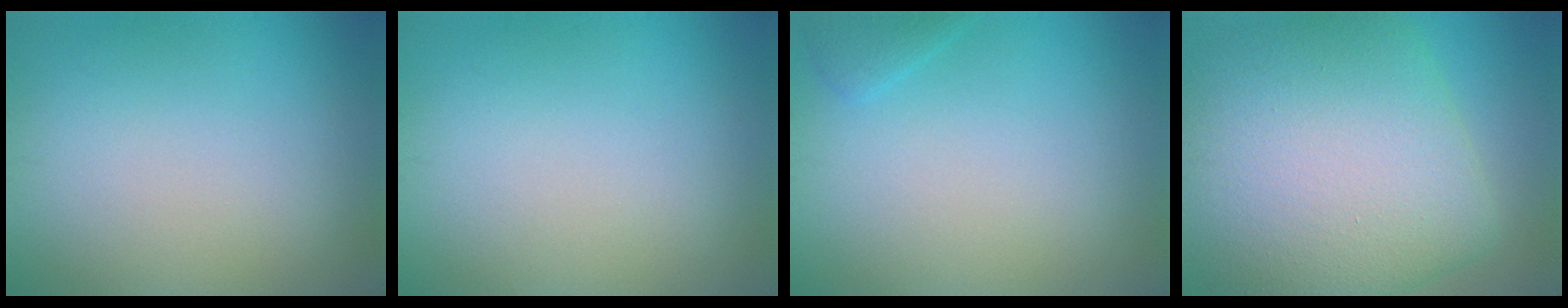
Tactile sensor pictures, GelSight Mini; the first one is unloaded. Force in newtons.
{"total": 0.0}
{"total": 0.9, "press": 0.9, "slide": 0.1}
{"total": 12.3, "press": 12.2, "slide": 0.8}